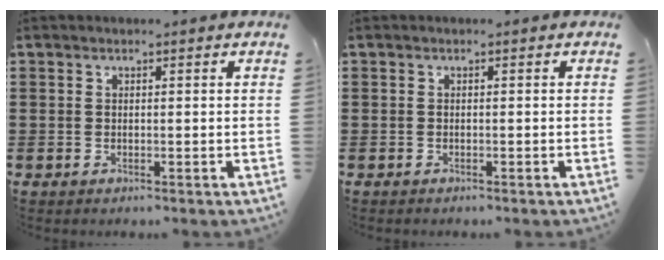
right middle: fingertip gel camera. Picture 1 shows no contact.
{"total": 0.0}